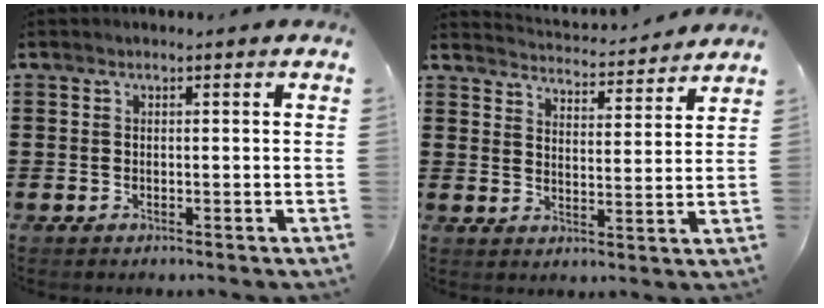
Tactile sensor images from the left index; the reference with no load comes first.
{"total": 3.7, "force": [3.7, -0.6, 0.1], "torque": [-0.023, -0.034, 0.061]}